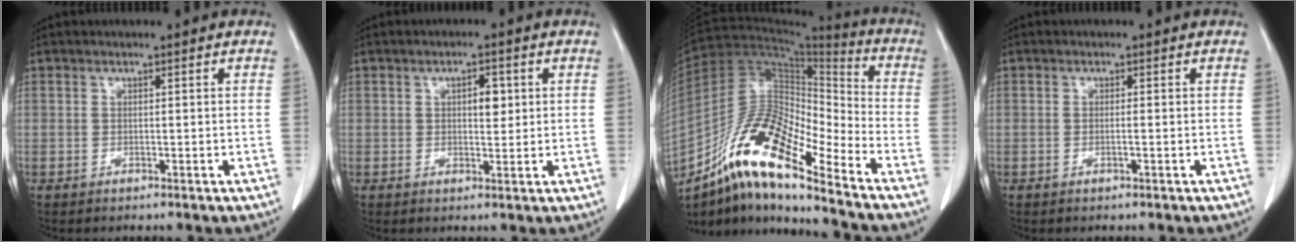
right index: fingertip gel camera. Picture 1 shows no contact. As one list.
[{"total": 3.2, "force": [0.9, 1.4, 2.7], "torque": [-0.037, 0.001, 0.013]}, {"total": 16.7, "force": [-11.6, 3.0, 11.5], "torque": [-0.211, 0.017, -0.208]}, {"total": 0.9, "force": [-0.2, 0.0, 0.9], "torque": [-0.019, -0.001, -0.002]}]